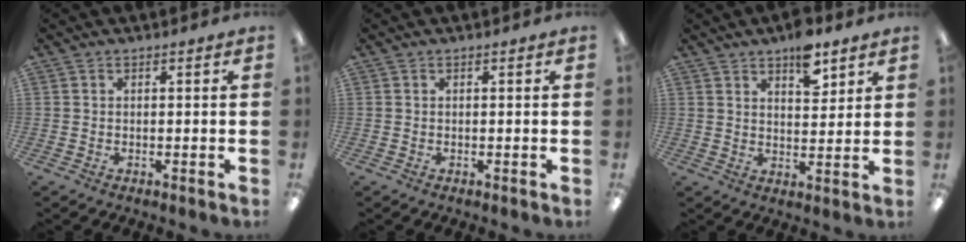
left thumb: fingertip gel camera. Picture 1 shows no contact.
{"total": 0.0}
{"total": 8.2, "force": [5.8, 3.6, 4.6], "torque": [-0.048, -0.036, 0.096]}